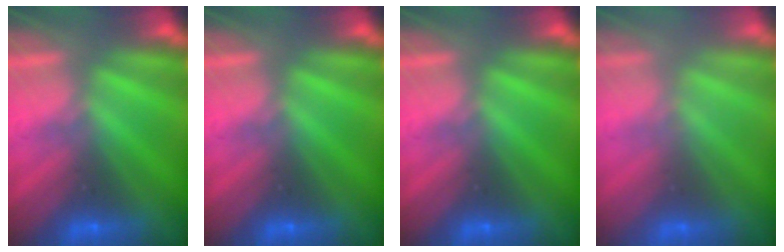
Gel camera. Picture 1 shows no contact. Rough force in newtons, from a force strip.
{"total": 0.0}
{"total": 0.0}
{"total": 2.9}